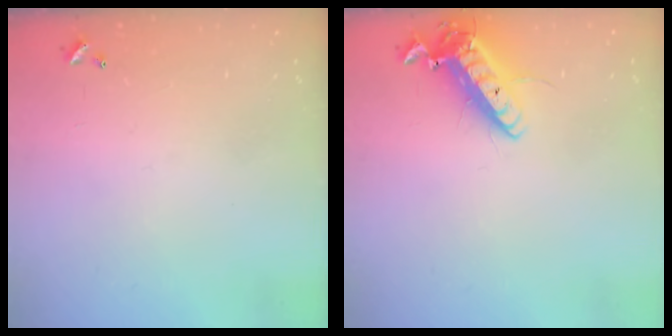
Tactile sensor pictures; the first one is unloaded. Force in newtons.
{"total": 14.3, "press": 14.0, "slide": 2.8}